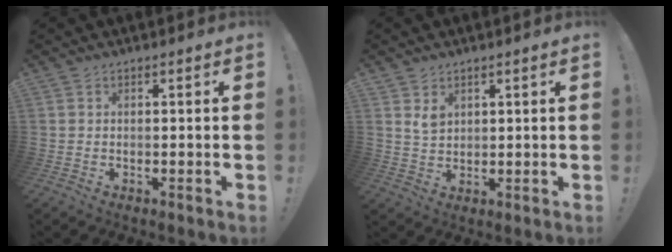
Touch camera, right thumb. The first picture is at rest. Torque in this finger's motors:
{"motor_torque": [-0.05, -0.10, -0.19, -0.05, 0.00]}